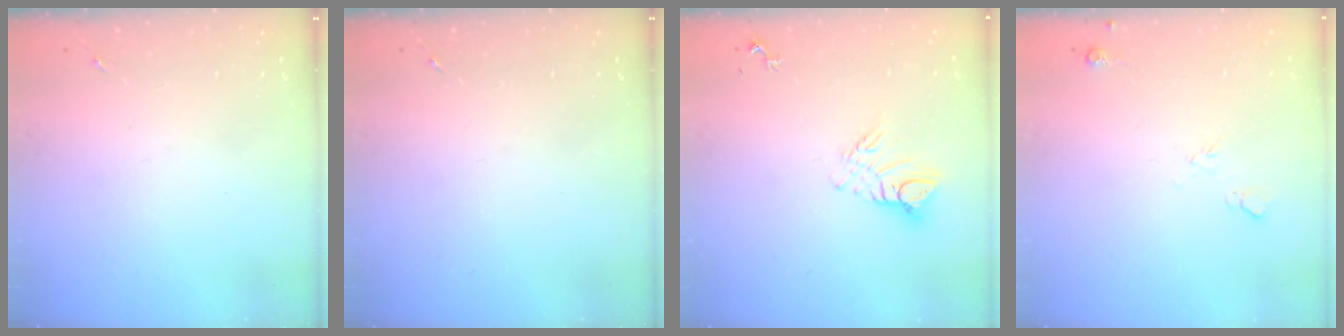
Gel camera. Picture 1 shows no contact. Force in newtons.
{"total": 0.0}
{"total": 8.7, "press": 8.6, "slide": 0.9}
{"total": 4.6, "press": 4.5, "slide": 0.8}